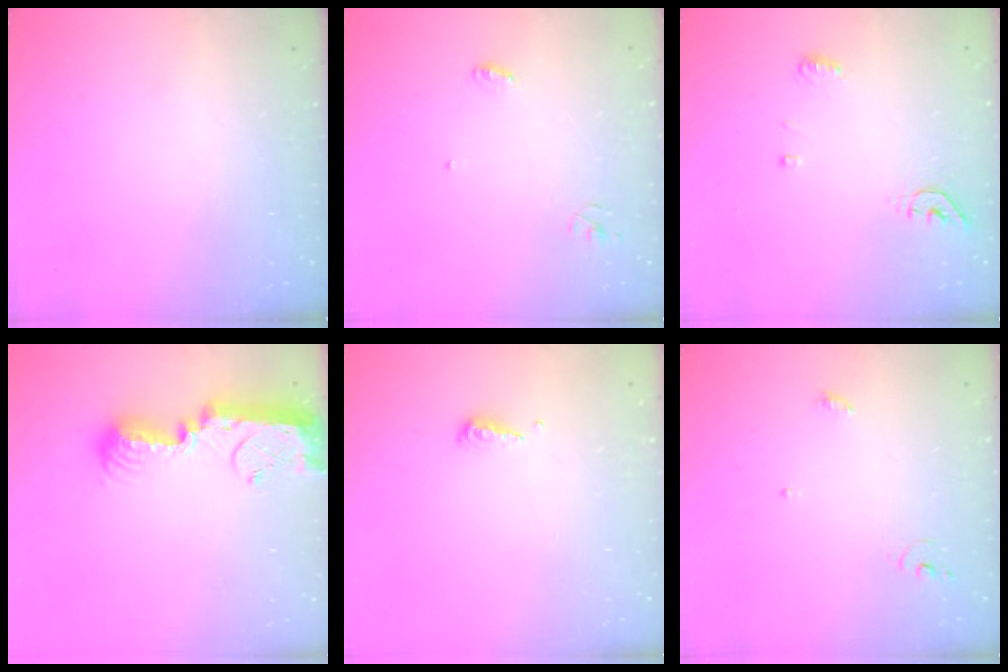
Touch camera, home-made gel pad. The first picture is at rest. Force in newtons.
{"total": 3.4, "press": 3.4, "slide": 0.3}
{"total": 8.4, "press": 5.6, "slide": 6.3}
{"total": 11.9, "press": 11.9, "slide": 0.5}
{"total": 4.7, "press": 4.7, "slide": 0.5}
{"total": 3.8, "press": 3.7, "slide": 0.2}